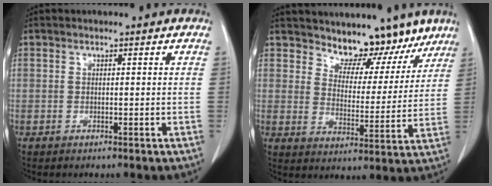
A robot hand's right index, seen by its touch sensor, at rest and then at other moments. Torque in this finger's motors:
{"motor_torque": [0.11, 0.16, 0.01, 0.00]}